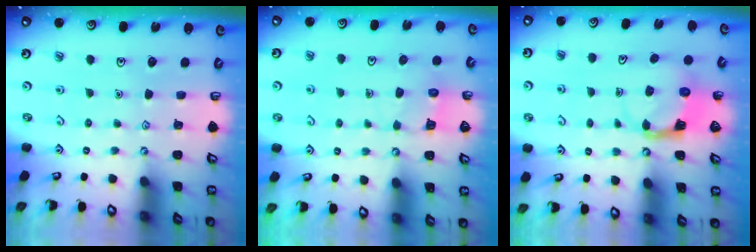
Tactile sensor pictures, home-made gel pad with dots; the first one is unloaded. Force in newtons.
{"total": 5.5, "press": 5.5, "slide": 0.5}
{"total": 3.9, "press": 3.8, "slide": 0.7}